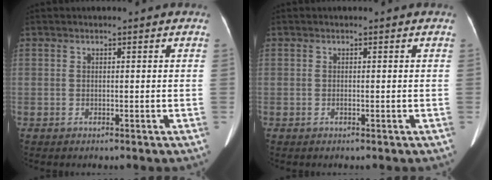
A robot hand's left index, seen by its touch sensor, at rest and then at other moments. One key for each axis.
{"total": 0.0}